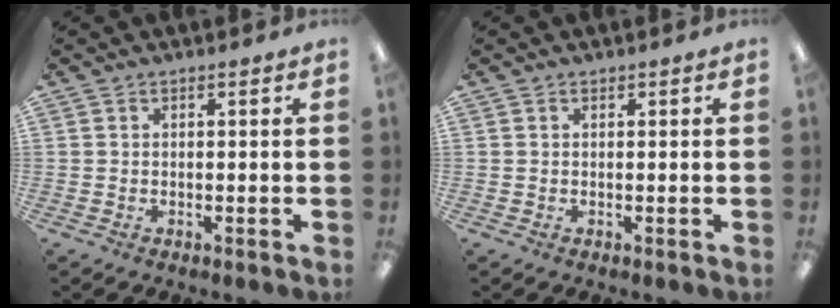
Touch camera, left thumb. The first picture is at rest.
{"total": 0.0}